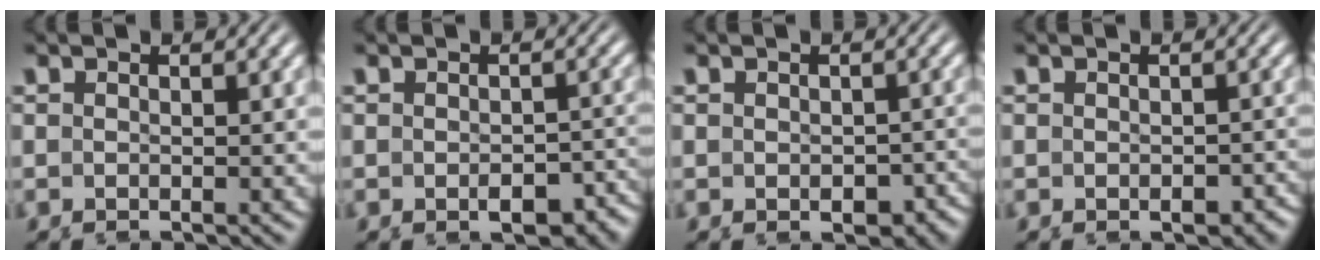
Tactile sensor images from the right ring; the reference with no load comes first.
{"total": 3.2, "force": [-2.3, 1.4, 1.7], "torque": [-0.016, -0.008, -0.033]}
{"total": 2.3, "force": [-1.7, 1.3, 0.9], "torque": [-0.008, -0.015, -0.020]}
{"total": 1.5, "force": [-1.2, 0.8, 0.5], "torque": [-0.004, -0.005, -0.016]}